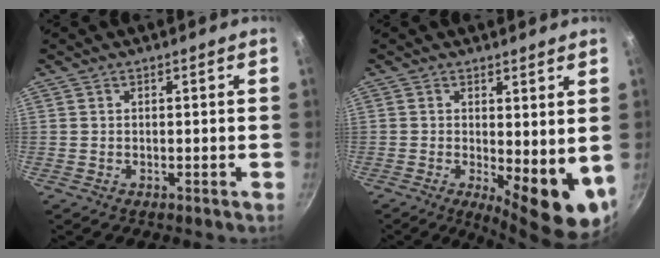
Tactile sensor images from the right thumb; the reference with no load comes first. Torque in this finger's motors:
{"motor_torque": [-0.66, 0.96, 1.29, -0.06, 0.31]}